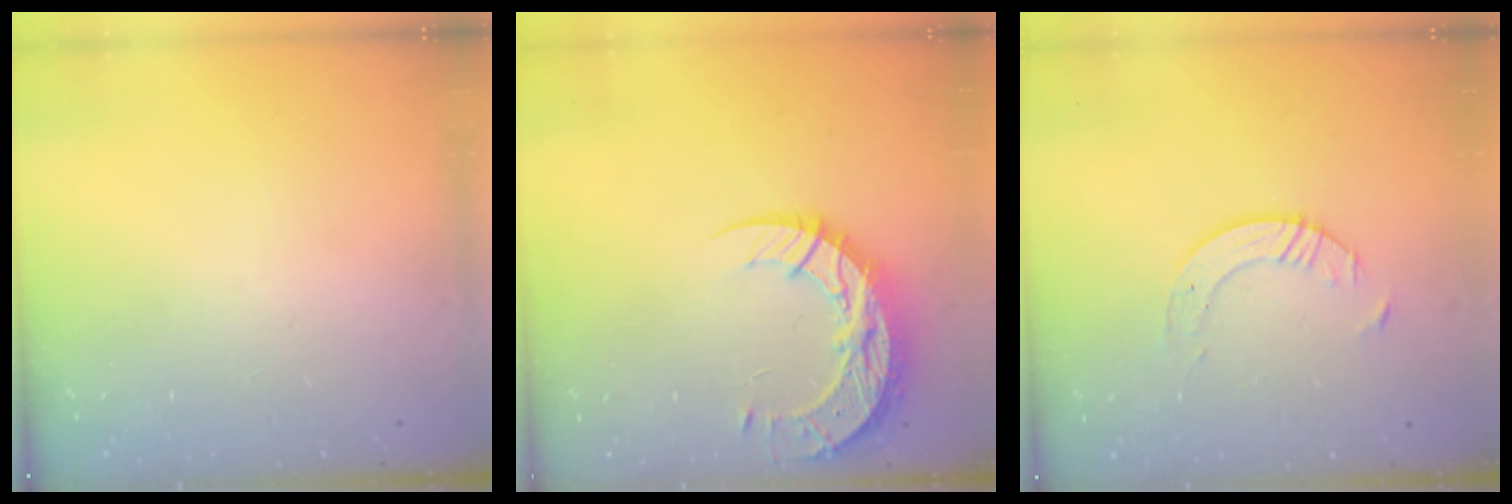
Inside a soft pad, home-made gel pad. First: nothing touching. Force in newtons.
{"total": 13.5, "press": 13.5, "slide": 1.0}
{"total": 5.3, "press": 5.3, "slide": 0.6}